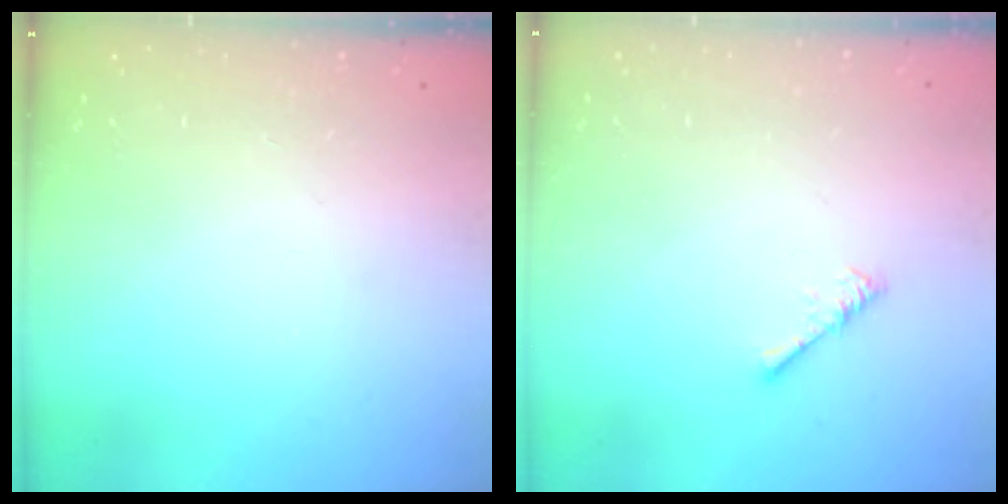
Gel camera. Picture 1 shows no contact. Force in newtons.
{"total": 0.8, "press": 0.8, "slide": 0.3}